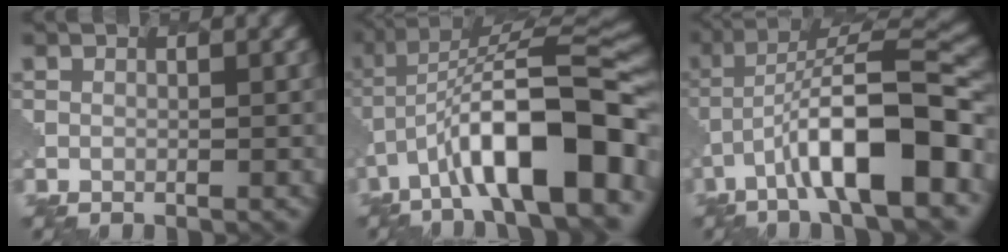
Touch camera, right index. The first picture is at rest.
{"total": 12.6, "force": [-5.1, 4.1, 10.7], "torque": [-0.173, 0.015, -0.080]}
{"total": 10.8, "force": [-4.5, 2.7, 9.5], "torque": [-0.156, 0.021, -0.074]}